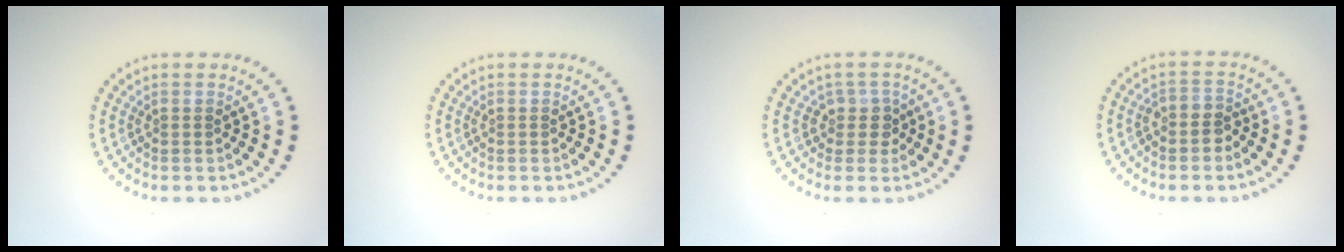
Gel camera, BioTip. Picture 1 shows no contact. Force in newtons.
{"total": 0.0}
{"total": 1.8, "press": 1.4, "slide": 1.2}
{"total": 2.0, "press": 1.7, "slide": 0.9}